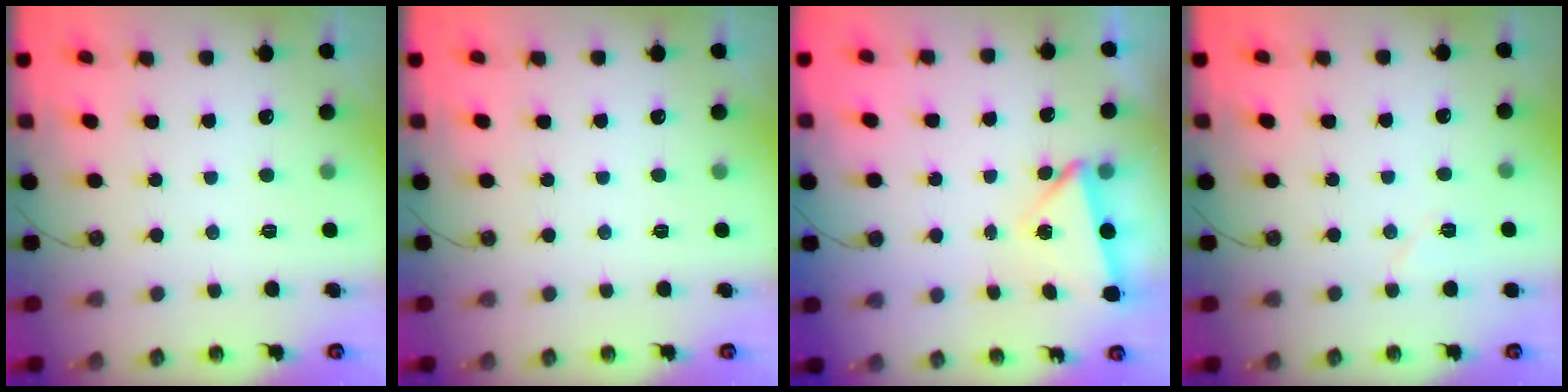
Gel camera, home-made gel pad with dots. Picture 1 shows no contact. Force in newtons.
{"total": 0.0}
{"total": 3.5, "press": 3.4, "slide": 0.7}
{"total": 5.7, "press": 5.1, "slide": 2.5}